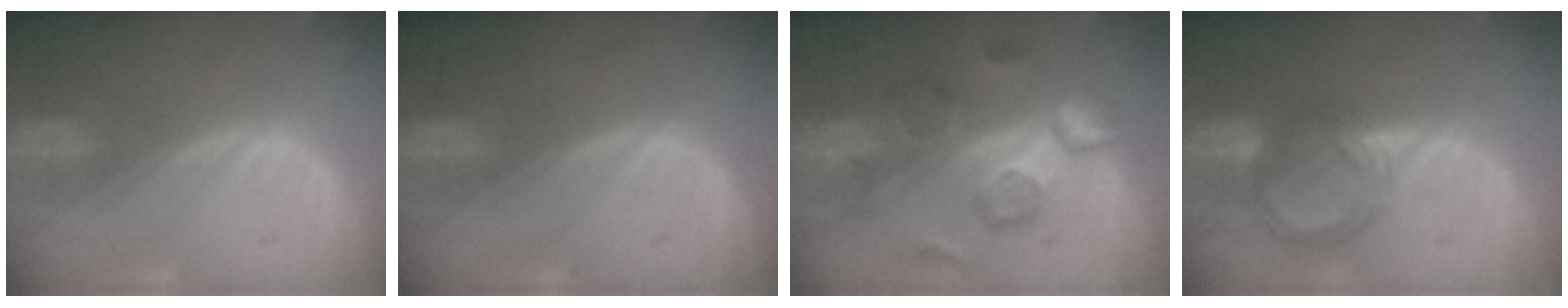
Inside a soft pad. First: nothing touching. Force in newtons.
{"total": 0.0}
{"total": 10.6, "press": 9.2, "slide": 5.2}
{"total": 5.5, "press": 5.5, "slide": 0.5}